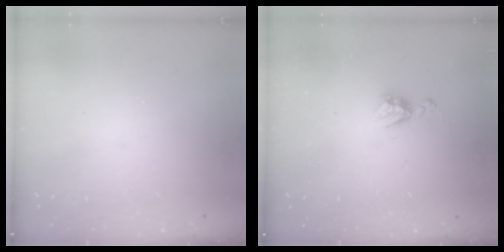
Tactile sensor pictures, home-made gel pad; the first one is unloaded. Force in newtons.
{"total": 5.3, "press": 5.3, "slide": 0.5}